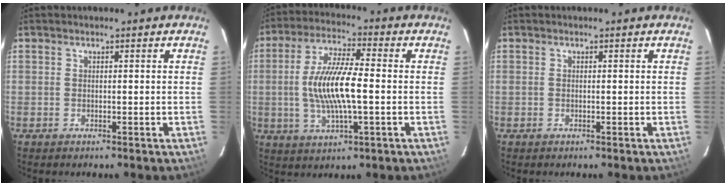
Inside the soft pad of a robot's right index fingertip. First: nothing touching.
{"total": 12.4, "force": [-1.0, 3.2, 11.9], "torque": [-0.237, 0.003, -0.018]}
{"total": 0.0}